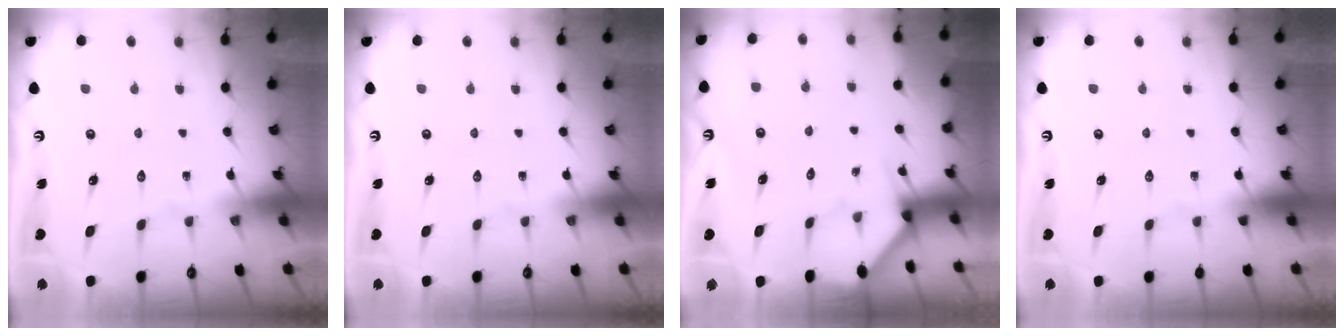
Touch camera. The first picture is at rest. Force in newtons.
{"total": 0.0}
{"total": 1.9, "press": 1.9, "slide": 0.1}
{"total": 0.0}